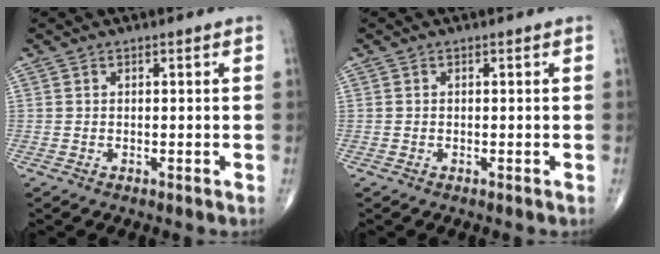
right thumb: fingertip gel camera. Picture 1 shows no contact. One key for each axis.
{"total": 0.0}